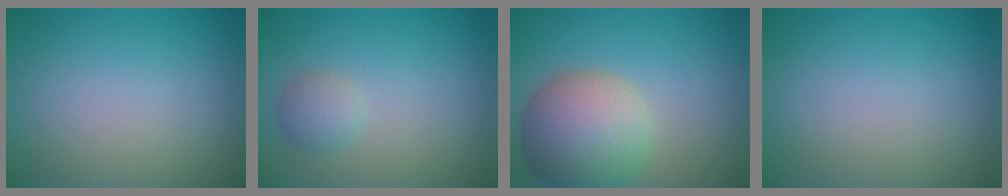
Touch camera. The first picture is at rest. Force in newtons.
{"total": 1.8, "press": 1.8, "slide": 0.0}
{"total": 8.5, "press": 8.5, "slide": 0.7}
{"total": 0.0}